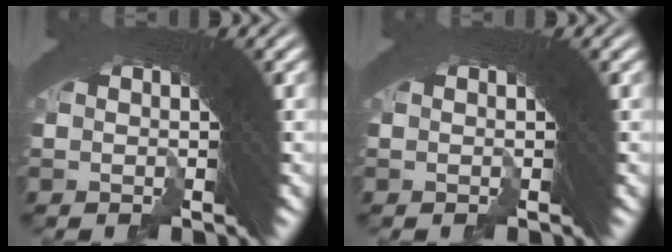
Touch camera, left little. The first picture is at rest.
{"total": 0.0}